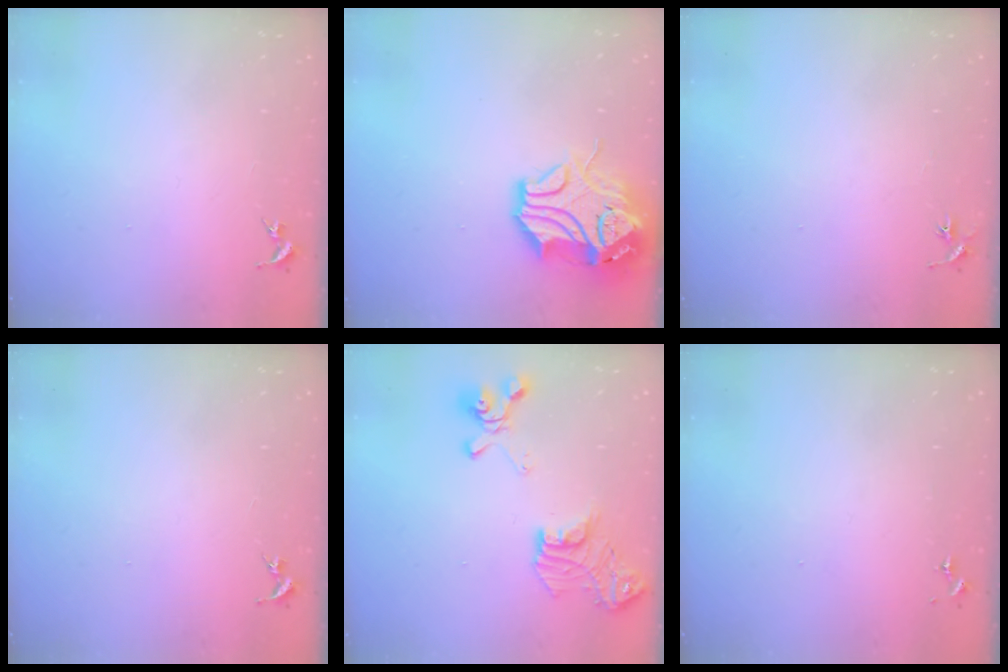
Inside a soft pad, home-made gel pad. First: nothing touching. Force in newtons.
{"total": 15.5, "press": 15.3, "slide": 2.3}
{"total": 2.9, "press": 2.9, "slide": 0.3}
{"total": 0.0}
{"total": 18.7, "press": 18.6, "slide": 1.6}
{"total": 0.0}